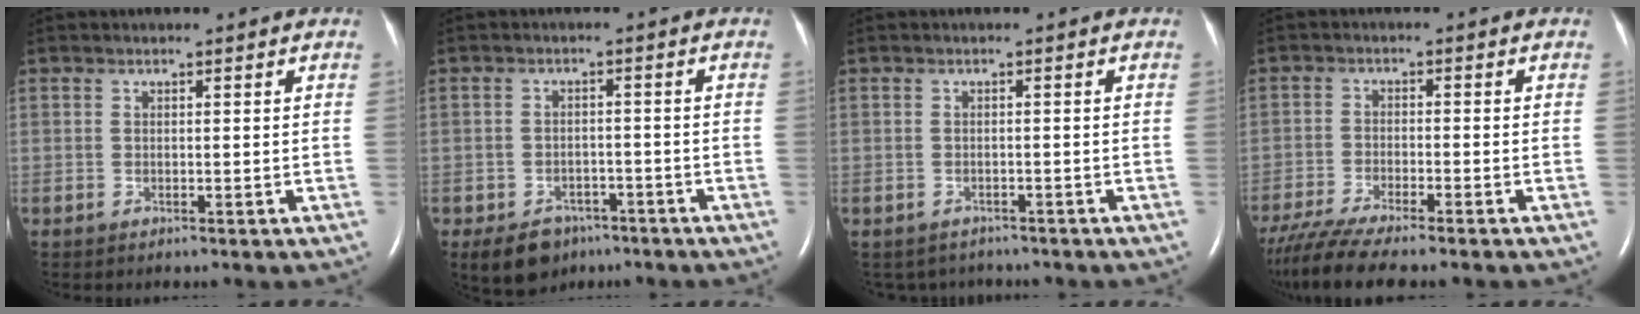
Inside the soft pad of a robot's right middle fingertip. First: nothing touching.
{"total": 6.8, "force": [-4.6, 4.5, 2.2], "torque": [-0.040, 0.002, -0.064]}
{"total": 4.0, "force": [-3.5, 1.8, 0.0], "torque": [-0.003, 0.002, -0.043]}
{"total": 9.6, "force": [-8.1, 0.3, 5.1], "torque": [-0.086, -0.023, -0.133]}